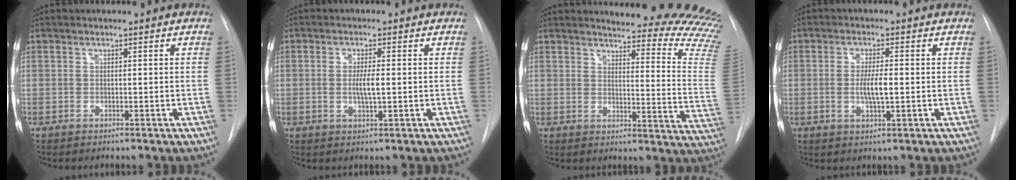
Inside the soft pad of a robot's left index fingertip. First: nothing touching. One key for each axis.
{"total": 3.2, "fx": -1.1, "fy": 0.4, "fz": 3.0, "tx": -0.055, "ty": -0.008, "tz": -0.017}
{"total": 22.0, "fx": 20.8, "fy": 1.0, "fz": 7.0, "tx": -0.080, "ty": -0.163, "tz": 0.212}
{"total": 4.0, "fx": -1.3, "fy": 0.5, "fz": 3.8, "tx": -0.072, "ty": -0.010, "tz": -0.021}